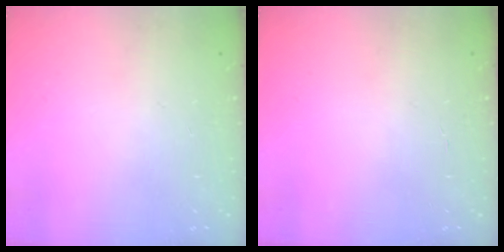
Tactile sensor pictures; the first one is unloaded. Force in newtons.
{"total": 0.9, "press": 0.9, "slide": 0.1}